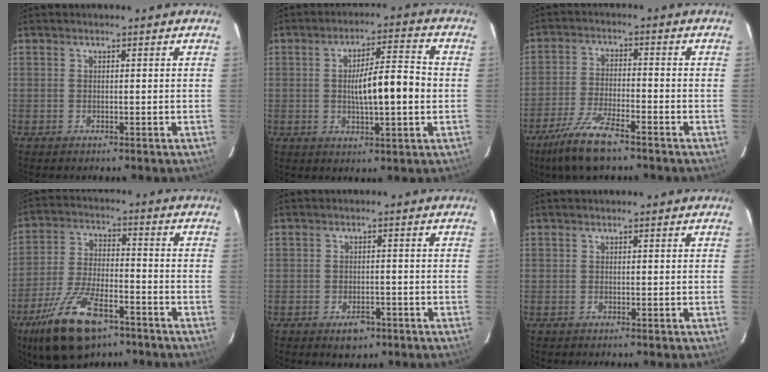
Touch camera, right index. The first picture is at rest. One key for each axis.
{"total": 9.7, "fx": -0.5, "fy": 1.5, "fz": 9.5, "tx": -0.157, "ty": 0.013, "tz": -0.009}
{"total": 8.7, "fx": -6.2, "fy": 1.2, "fz": 5.9, "tx": -0.122, "ty": -0.020, "tz": -0.116}
{"total": 14.1, "fx": -8.8, "fy": 4.8, "fz": 9.9, "tx": -0.202, "ty": -0.013, "tz": -0.154}
{"total": 3.3, "fx": -2.0, "fy": 1.8, "fz": 1.9, "tx": -0.027, "ty": 0.001, "tz": -0.022}
{"total": 0.0}